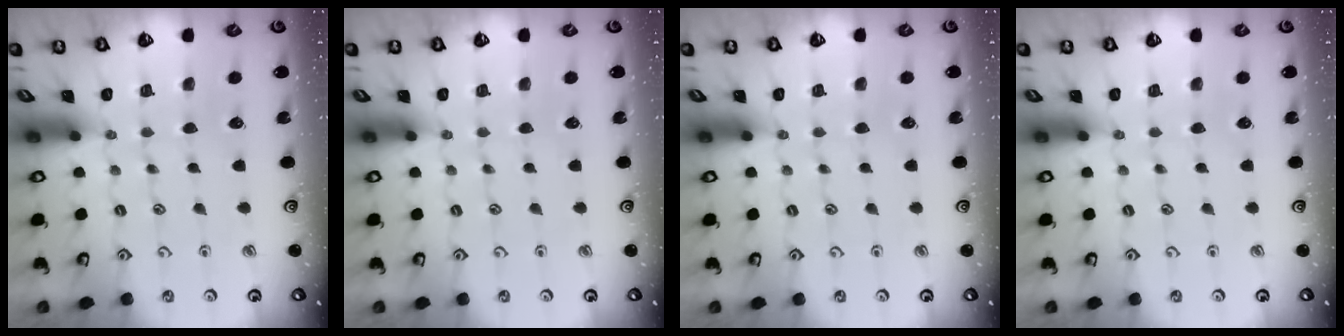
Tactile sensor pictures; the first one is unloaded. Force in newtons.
{"total": 0.0}
{"total": 0.0}
{"total": 0.0}